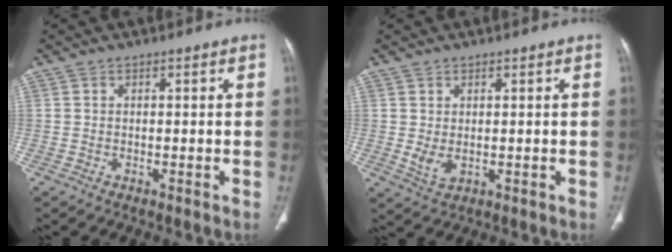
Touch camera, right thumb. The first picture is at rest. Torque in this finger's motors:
{"motor_torque": [2.02, 1.88, -0.23, -0.08, 0.20]}